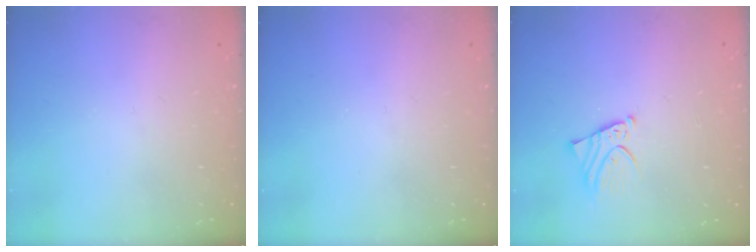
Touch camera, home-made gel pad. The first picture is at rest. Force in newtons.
{"total": 0.0}
{"total": 2.9, "press": 2.8, "slide": 0.3}